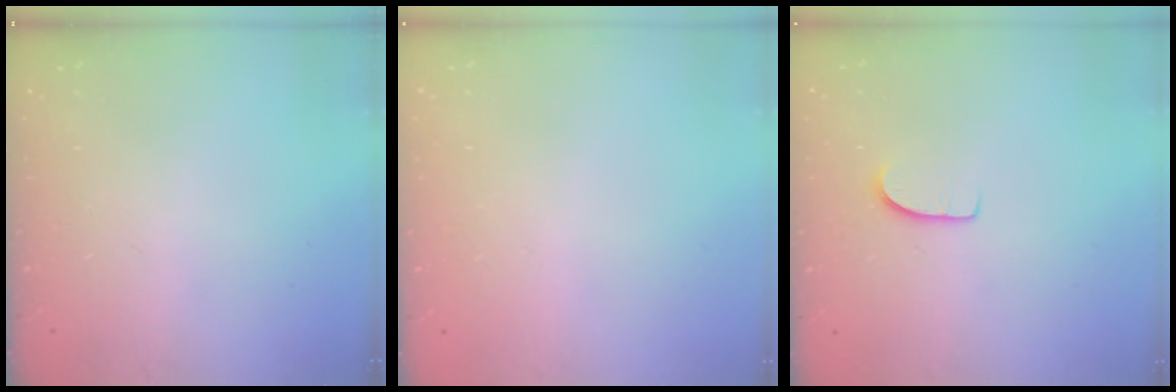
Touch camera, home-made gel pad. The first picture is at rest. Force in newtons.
{"total": 0.0}
{"total": 6.7, "press": 6.7, "slide": 0.3}